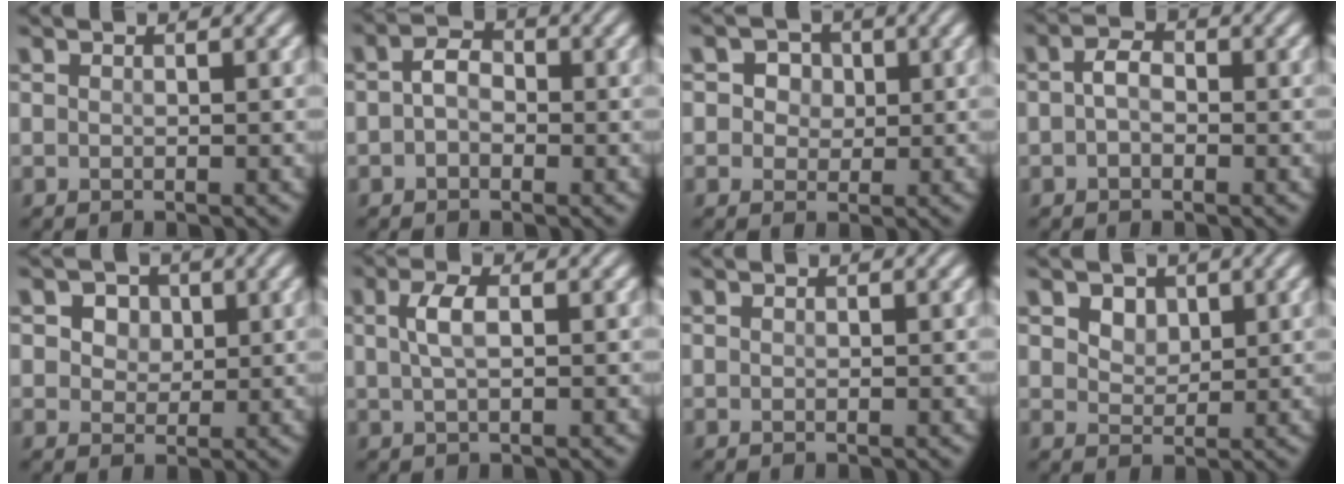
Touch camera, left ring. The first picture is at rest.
{"total": 2.3, "force": [-0.1, 1.6, 1.7], "torque": [-0.030, 0.005, -0.011]}
{"total": 3.1, "force": [1.1, 2.6, 1.4], "torque": [-0.017, 0.004, 0.005]}
{"total": 2.0, "force": [-0.1, 1.3, 1.5], "torque": [-0.030, 0.006, -0.008]}
{"total": 4.3, "force": [2.1, 3.1, 2.3], "torque": [-0.044, 0.009, 0.020]}
{"total": 2.3, "force": [0.5, 0.9, 2.1], "torque": [-0.044, 0.006, 0.008]}
{"total": 0.0}
{"total": 2.5, "force": [1.4, 1.7, 1.1], "torque": [-0.026, -0.003, 0.027]}